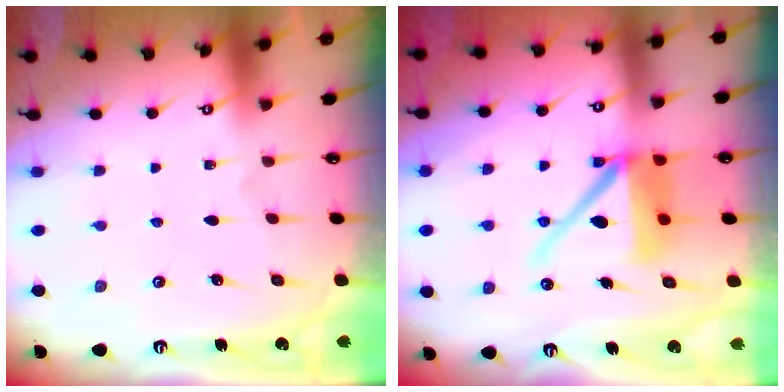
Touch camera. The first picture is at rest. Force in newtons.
{"total": 11.5, "press": 11.4, "slide": 1.5}